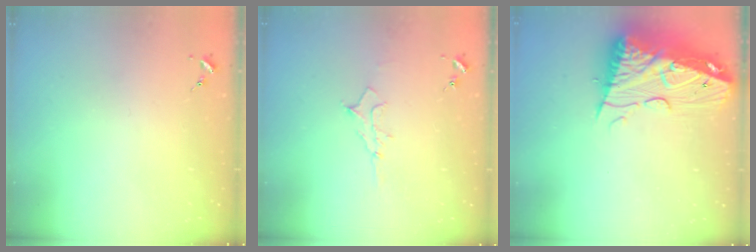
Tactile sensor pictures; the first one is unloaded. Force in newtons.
{"total": 8.2, "press": 8.2, "slide": 1.0}
{"total": 18.4, "press": 18.3, "slide": 1.5}